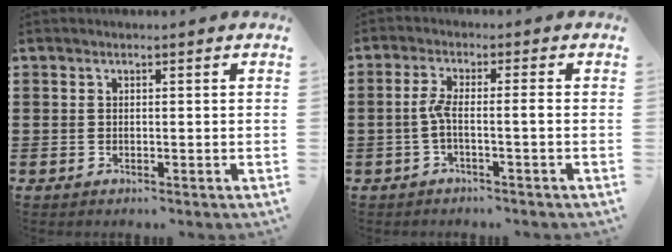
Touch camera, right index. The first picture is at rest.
{"total": 3.0, "force": [-0.9, 0.5, 2.8], "torque": [-0.076, -0.006, -0.025]}